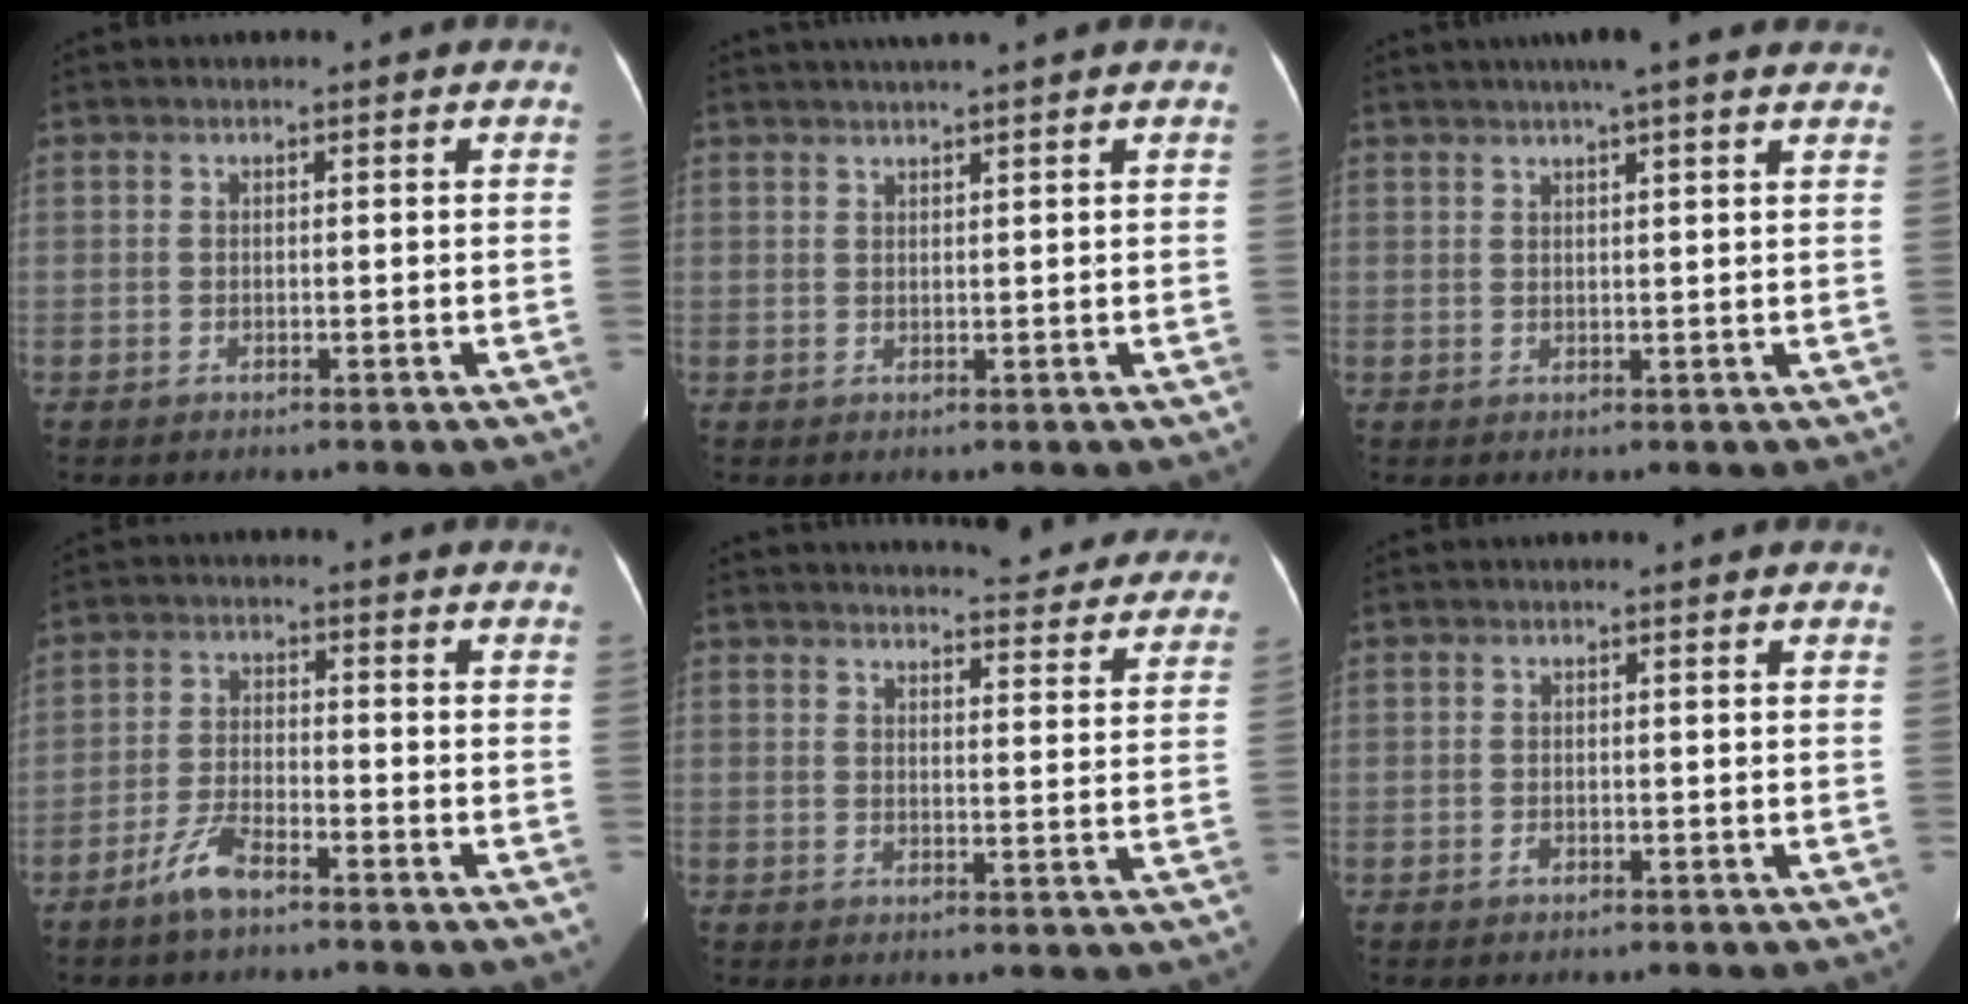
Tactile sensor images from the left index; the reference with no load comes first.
{"total": 3.9, "force": [3.3, -0.6, 2.0], "torque": [-0.026, 0.024, 0.053]}
{"total": 9.4, "force": [7.7, 0.7, 5.4], "torque": [-0.078, 0.027, 0.089]}
{"total": 5.0, "force": [-3.8, 1.1, 3.1], "torque": [-0.074, -0.003, -0.073]}
{"total": 19.1, "force": [18.1, 3.4, 5.1], "torque": [-0.049, -0.039, 0.200]}
{"total": 0.6, "force": [-0.3, 0.3, 0.3], "torque": [-0.009, 0.000, -0.003]}